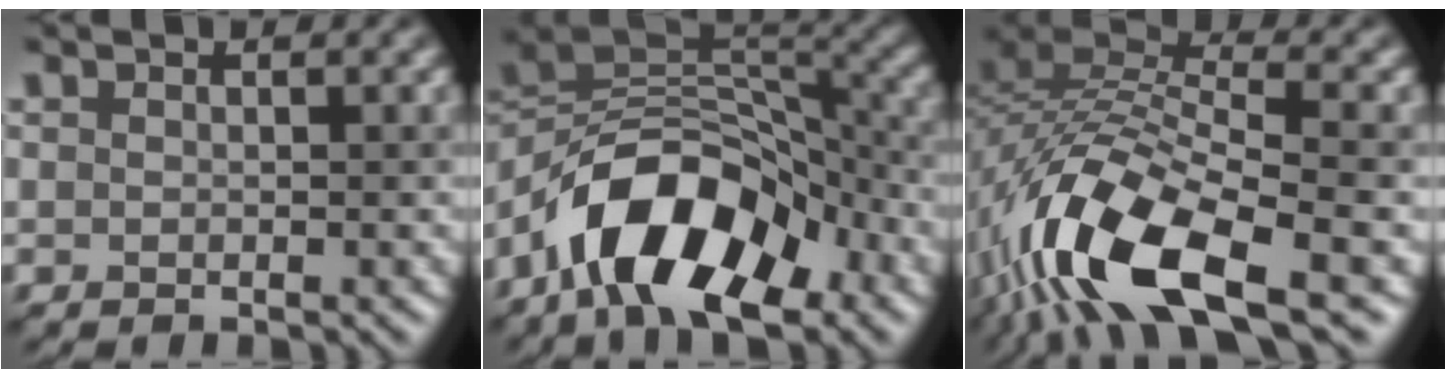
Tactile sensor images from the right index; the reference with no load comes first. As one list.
[{"total": 11.9, "force": [-6.8, 5.5, 8.0], "torque": [-0.122, 0.014, -0.131]}, {"total": 13.2, "force": [-6.8, 4.8, 10.3], "torque": [-0.207, 0.000, -0.133]}]